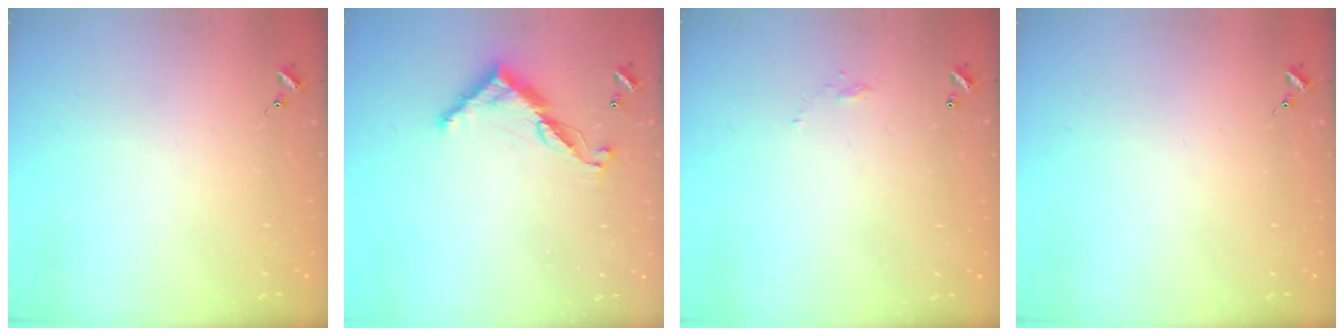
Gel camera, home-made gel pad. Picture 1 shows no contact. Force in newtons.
{"total": 10.6, "press": 10.6, "slide": 0.4}
{"total": 3.2, "press": 3.2, "slide": 0.0}
{"total": 0.0}